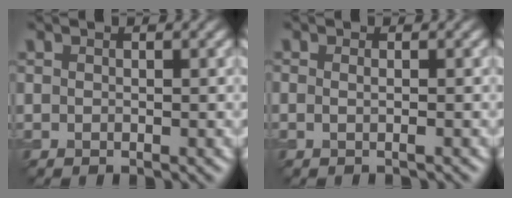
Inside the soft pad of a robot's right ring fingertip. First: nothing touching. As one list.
[{"total": 1.3, "force": [0.2, 0.6, 1.1], "torque": [-0.007, -0.001, -0.011]}]